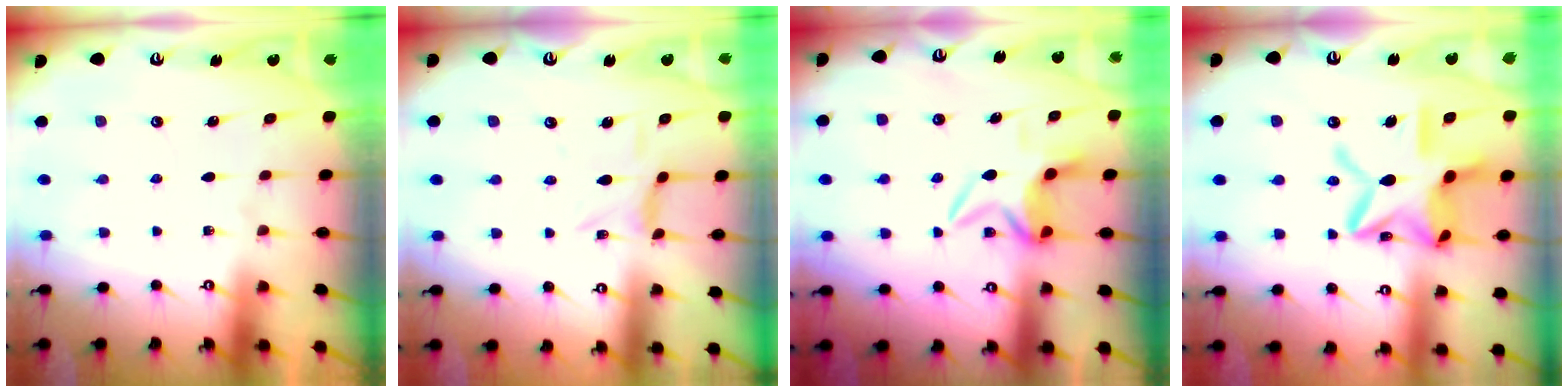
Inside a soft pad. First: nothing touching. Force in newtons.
{"total": 2.4, "press": 2.4, "slide": 0.4}
{"total": 6.3, "press": 6.1, "slide": 1.5}
{"total": 18.4, "press": 18.3, "slide": 1.5}